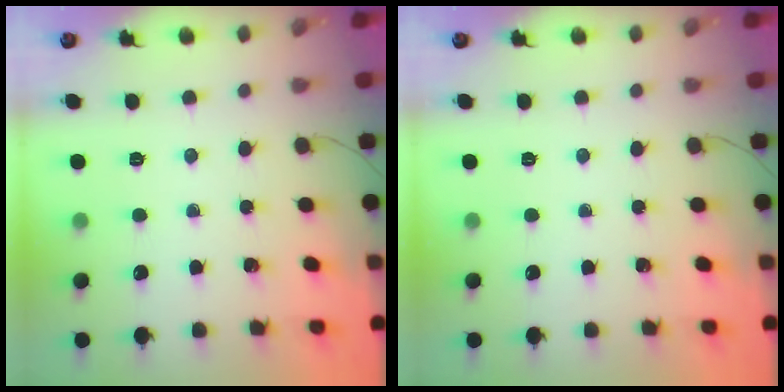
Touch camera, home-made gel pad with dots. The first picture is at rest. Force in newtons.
{"total": 0.0}